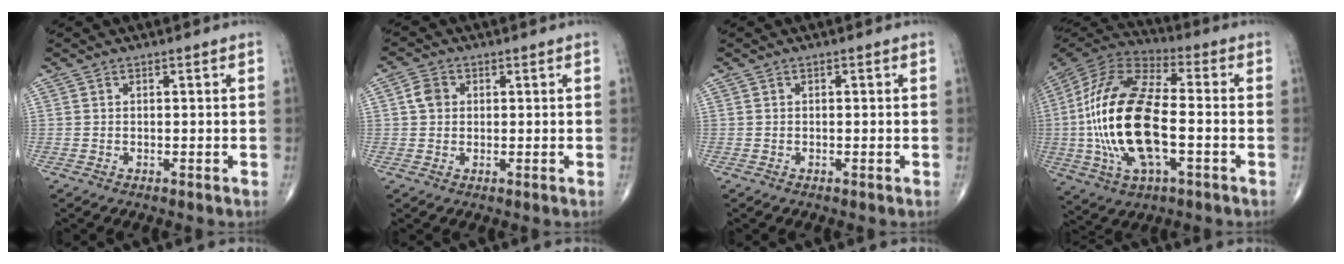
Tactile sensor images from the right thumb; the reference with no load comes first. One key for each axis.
{"total": 3.3, "fx": 0.6, "fy": 2.8, "fz": 1.7, "tx": -0.027, "ty": 0.005, "tz": 0.007}
{"total": 0.0}
{"total": 23.8, "fx": -3.0, "fy": 10.7, "fz": 21.0, "tx": -0.450, "ty": 0.017, "tz": -0.053}